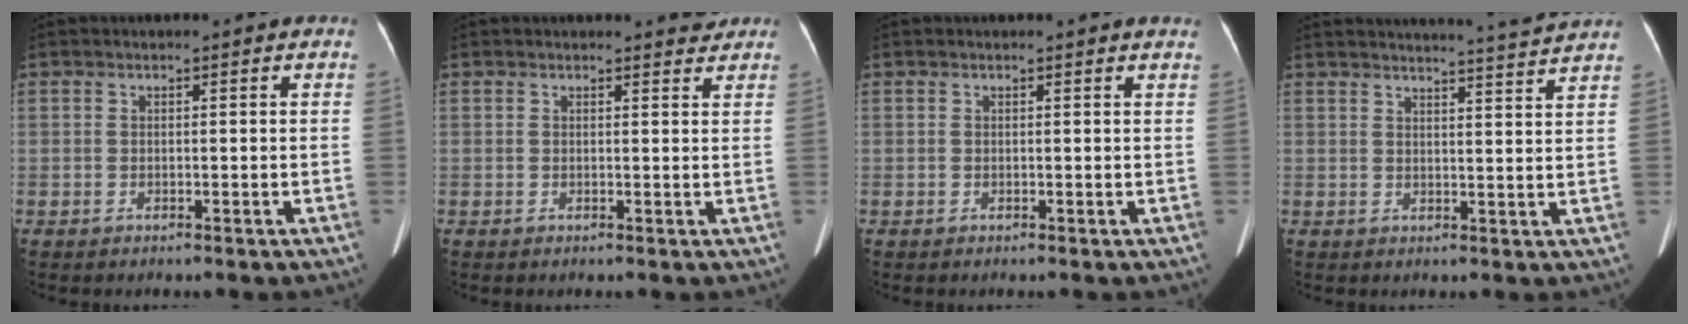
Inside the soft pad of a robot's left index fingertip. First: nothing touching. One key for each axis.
{"total": 2.1, "fx": 2.0, "fy": 0.4, "fz": 0.3, "tx": -0.007, "ty": -0.006, "tz": 0.019}
{"total": 1.1, "fx": 1.0, "fy": 0.0, "fz": 0.3, "tx": -0.017, "ty": -0.004, "tz": 0.006}
{"total": 8.6, "fx": 8.1, "fy": -1.9, "fz": 1.9, "tx": -0.031, "ty": -0.020, "tz": 0.097}